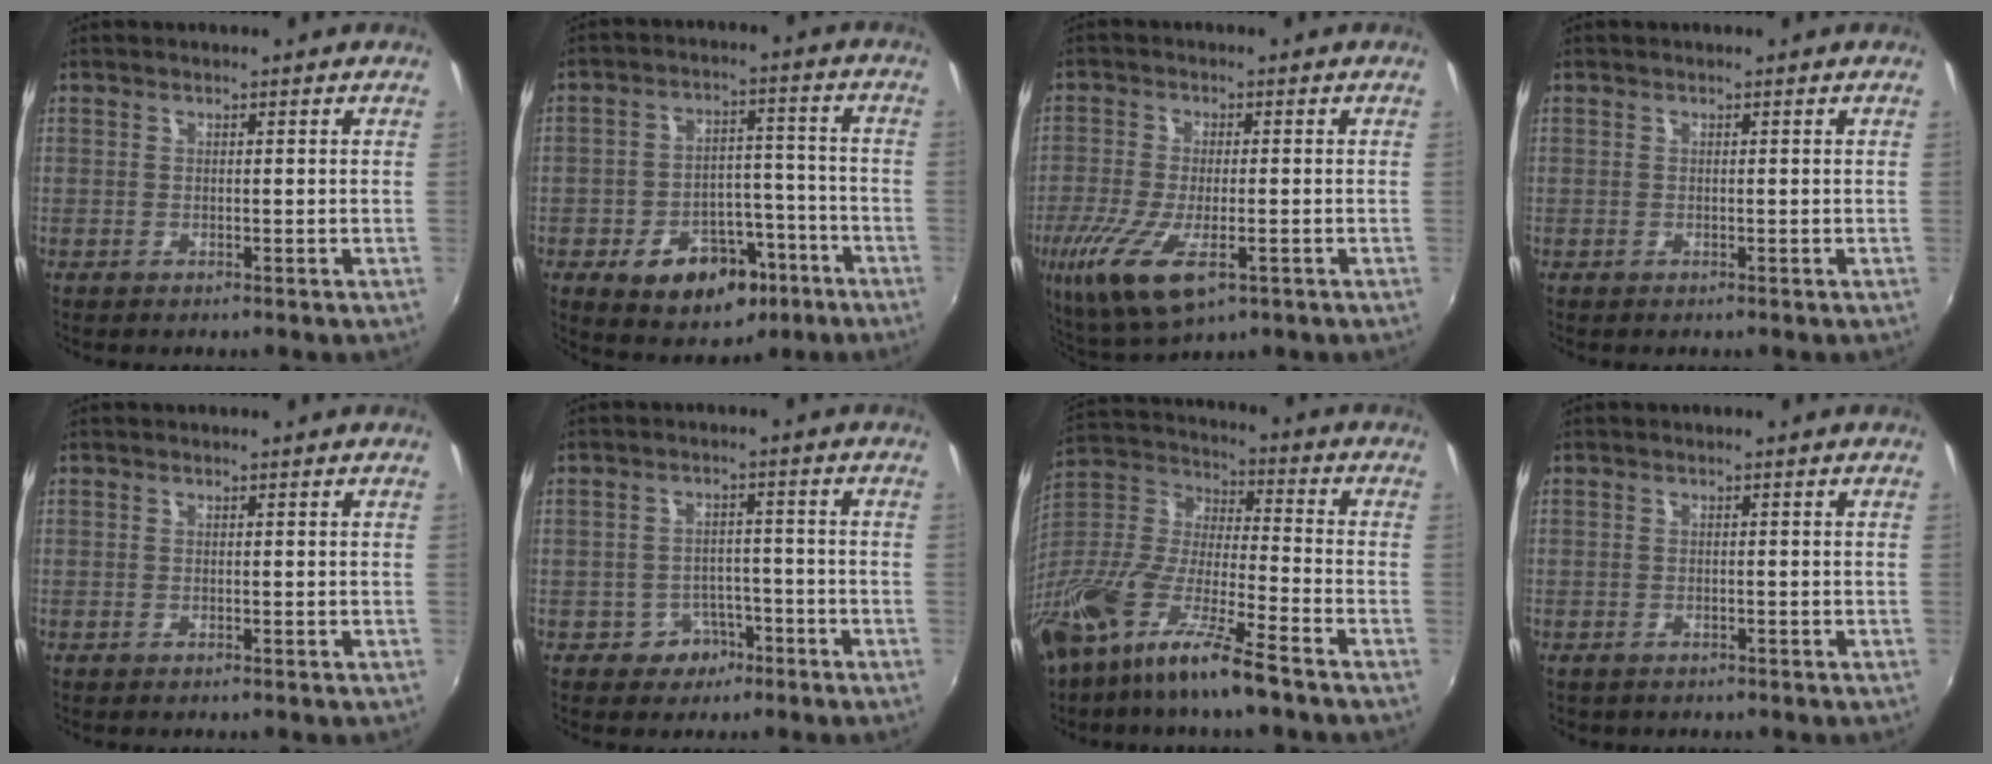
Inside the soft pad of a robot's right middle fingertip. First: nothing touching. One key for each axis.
{"total": 13.3, "fx": -7.1, "fy": 8.5, "fz": 7.3, "tx": -0.136, "ty": 0.026, "tz": -0.084}
{"total": 13.1, "fx": -5.7, "fy": 4.4, "fz": 10.9, "tx": -0.233, "ty": -0.051, "tz": -0.099}
{"total": 0.0}
{"total": 0.0}
{"total": 3.8, "fx": -2.4, "fy": 2.9, "fz": 0.8, "tx": -0.020, "ty": 0.012, "tz": -0.028}
{"total": 19.6, "fx": -12.8, "fy": 3.9, "fz": 14.4, "tx": -0.277, "ty": -0.019, "tz": -0.246}
{"total": 0.7, "fx": -0.6, "fy": 0.2, "fz": 0.2, "tx": -0.007, "ty": -0.003, "tz": -0.008}